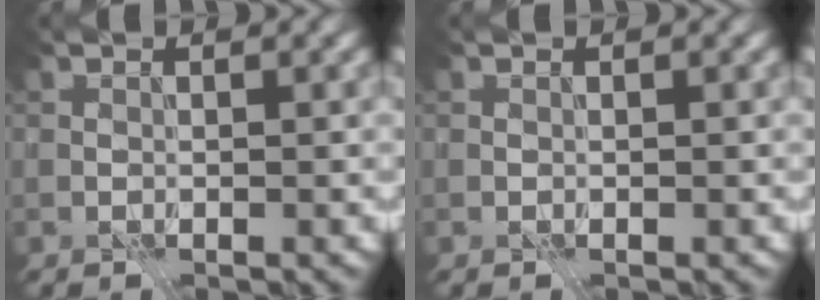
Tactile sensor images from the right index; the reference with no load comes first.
{"total": 0.0}